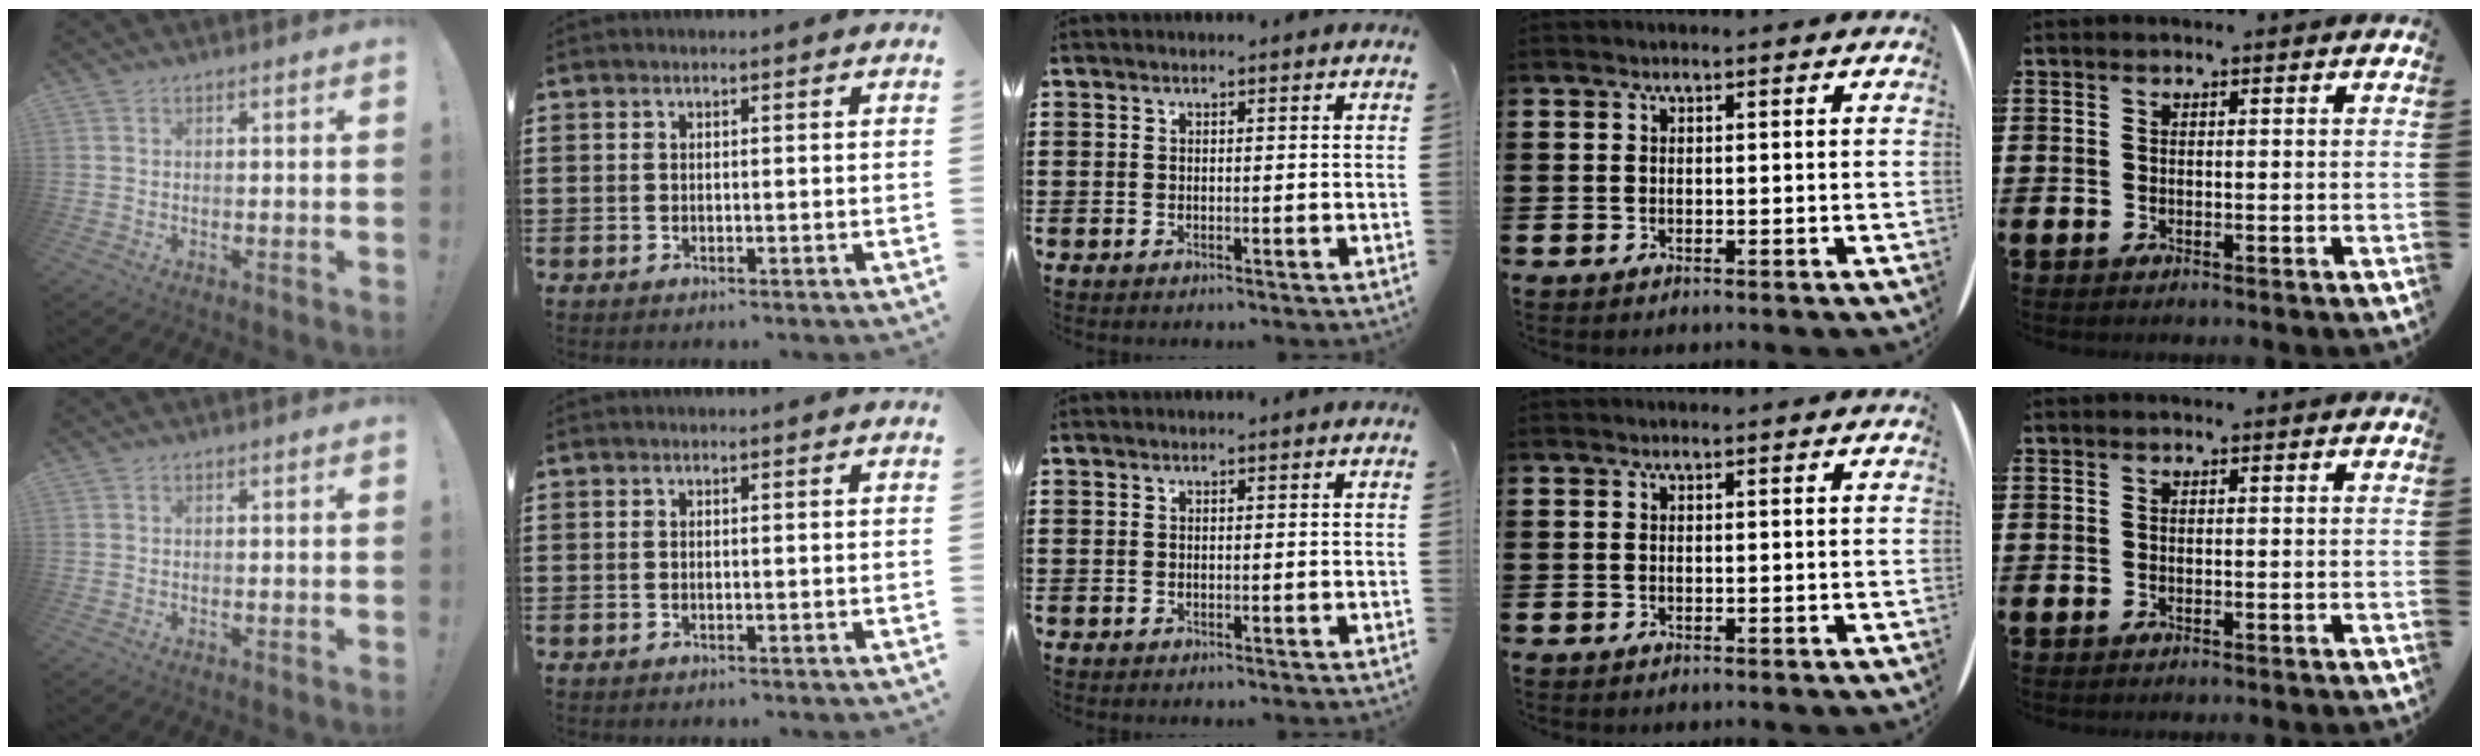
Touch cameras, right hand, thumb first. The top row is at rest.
{}